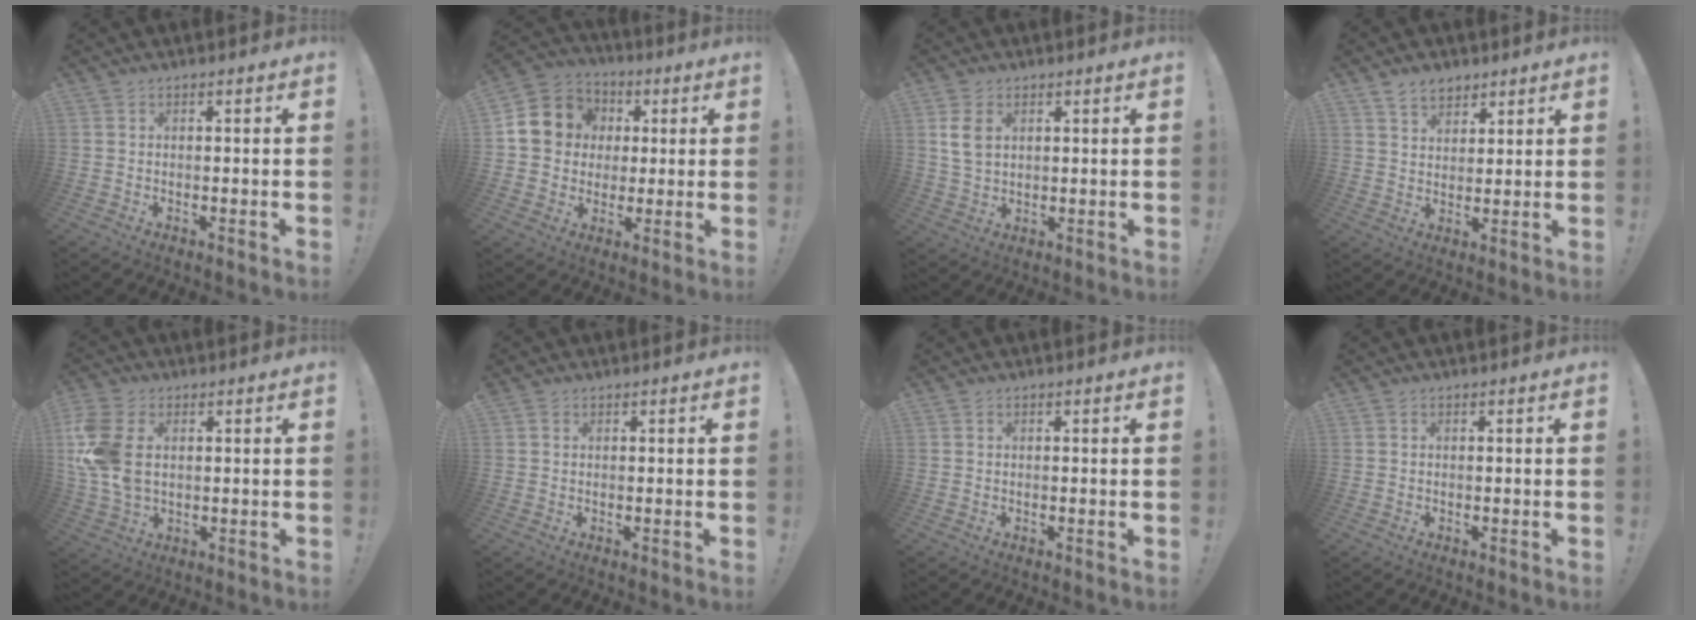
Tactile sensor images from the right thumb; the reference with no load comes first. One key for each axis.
{"total": 12.4, "fx": 2.1, "fy": 11.6, "fz": 4.0, "tx": -0.060, "ty": 0.002, "tz": 0.051}
{"total": 5.9, "fx": 2.0, "fy": 3.8, "fz": 4.0, "tx": -0.077, "ty": 0.001, "tz": 0.040}
{"total": 5.7, "fx": 4.1, "fy": 3.5, "fz": 1.8, "tx": -0.023, "ty": -0.020, "tz": 0.075}
{"total": 13.8, "fx": 2.2, "fy": 9.2, "fz": 10.0, "tx": -0.211, "ty": -0.005, "tz": 0.044}
{"total": 1.0, "fx": 0.5, "fy": 0.8, "fz": 0.4, "tx": -0.003, "ty": 0.001, "tz": 0.009}
{"total": 0.0}
{"total": 0.0}